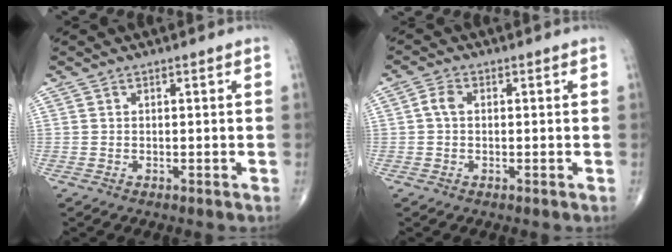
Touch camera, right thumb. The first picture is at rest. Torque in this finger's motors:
{"motor_torque": [-0.11, 0.10, -0.04, -0.16, 0.00]}